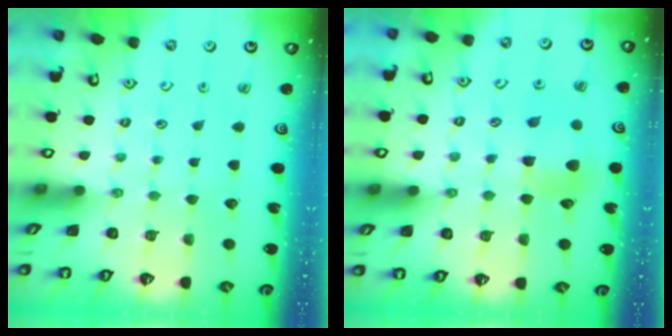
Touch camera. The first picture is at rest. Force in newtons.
{"total": 6.0, "press": 5.9, "slide": 0.5}